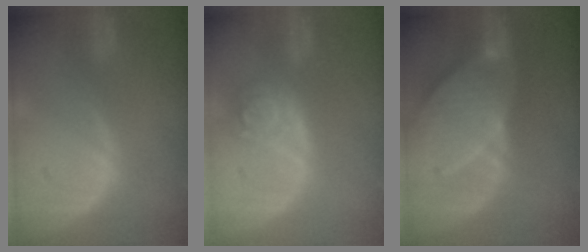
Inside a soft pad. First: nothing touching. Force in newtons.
{"total": 5.3, "press": 4.7, "slide": 2.3}
{"total": 10.1, "press": 8.9, "slide": 4.7}